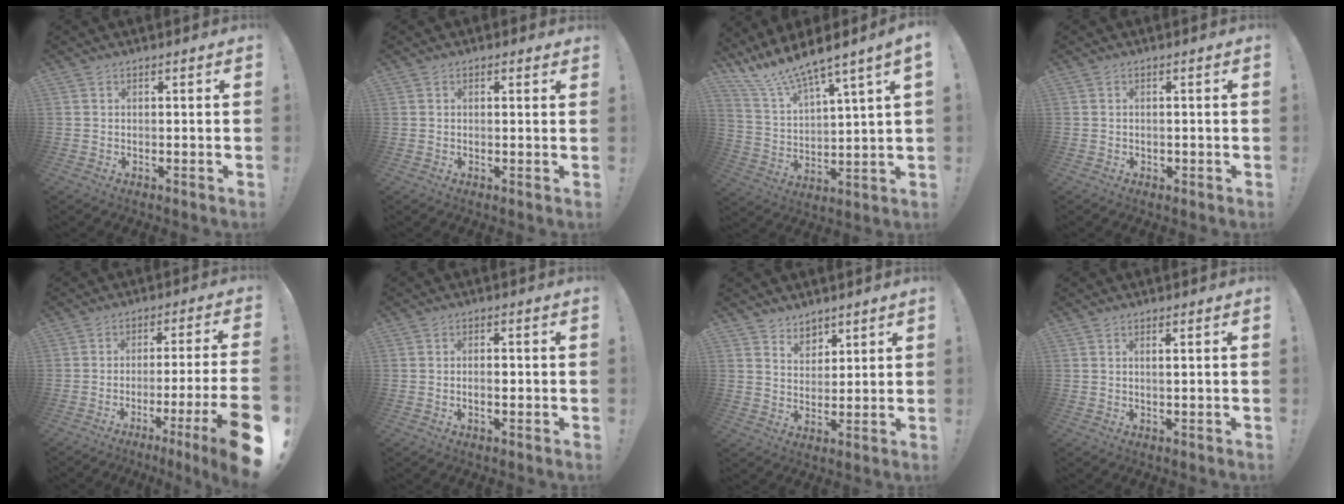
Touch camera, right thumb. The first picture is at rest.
{"total": 1.1, "force": [0.5, 0.9, 0.2], "torque": [0.010, -0.004, 0.007]}
{"total": 10.2, "force": [9.2, 0.6, 4.5], "torque": [-0.105, -0.076, 0.159]}
{"total": 0.6, "force": [0.1, 0.6, 0.1], "torque": [-0.007, 0.005, 0.002]}
{"total": 11.5, "force": [-5.4, -0.4, 10.2], "torque": [-0.148, 0.021, -0.081]}
{"total": 2.1, "force": [-0.9, 0.9, 1.7], "torque": [-0.021, 0.002, -0.018]}
{"total": 6.5, "force": [4.7, 4.5, 0.1], "torque": [0.008, -0.042, 0.090]}
{"total": 1.4, "force": [0.8, -0.5, 1.0], "torque": [-0.006, -0.009, 0.009]}